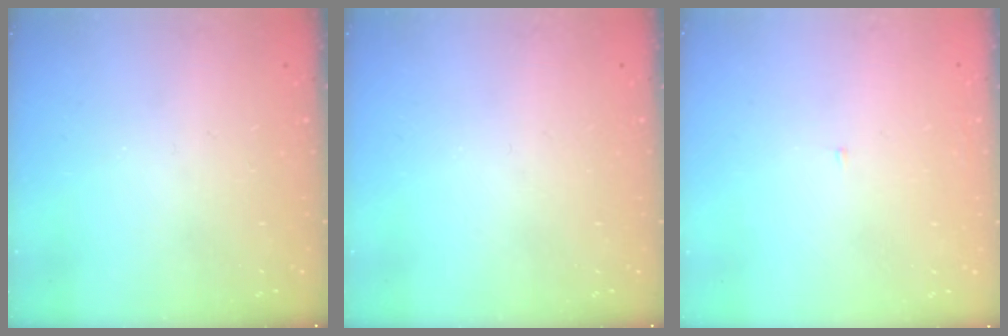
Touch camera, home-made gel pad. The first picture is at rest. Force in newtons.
{"total": 0.0}
{"total": 2.1, "press": 2.1, "slide": 0.2}